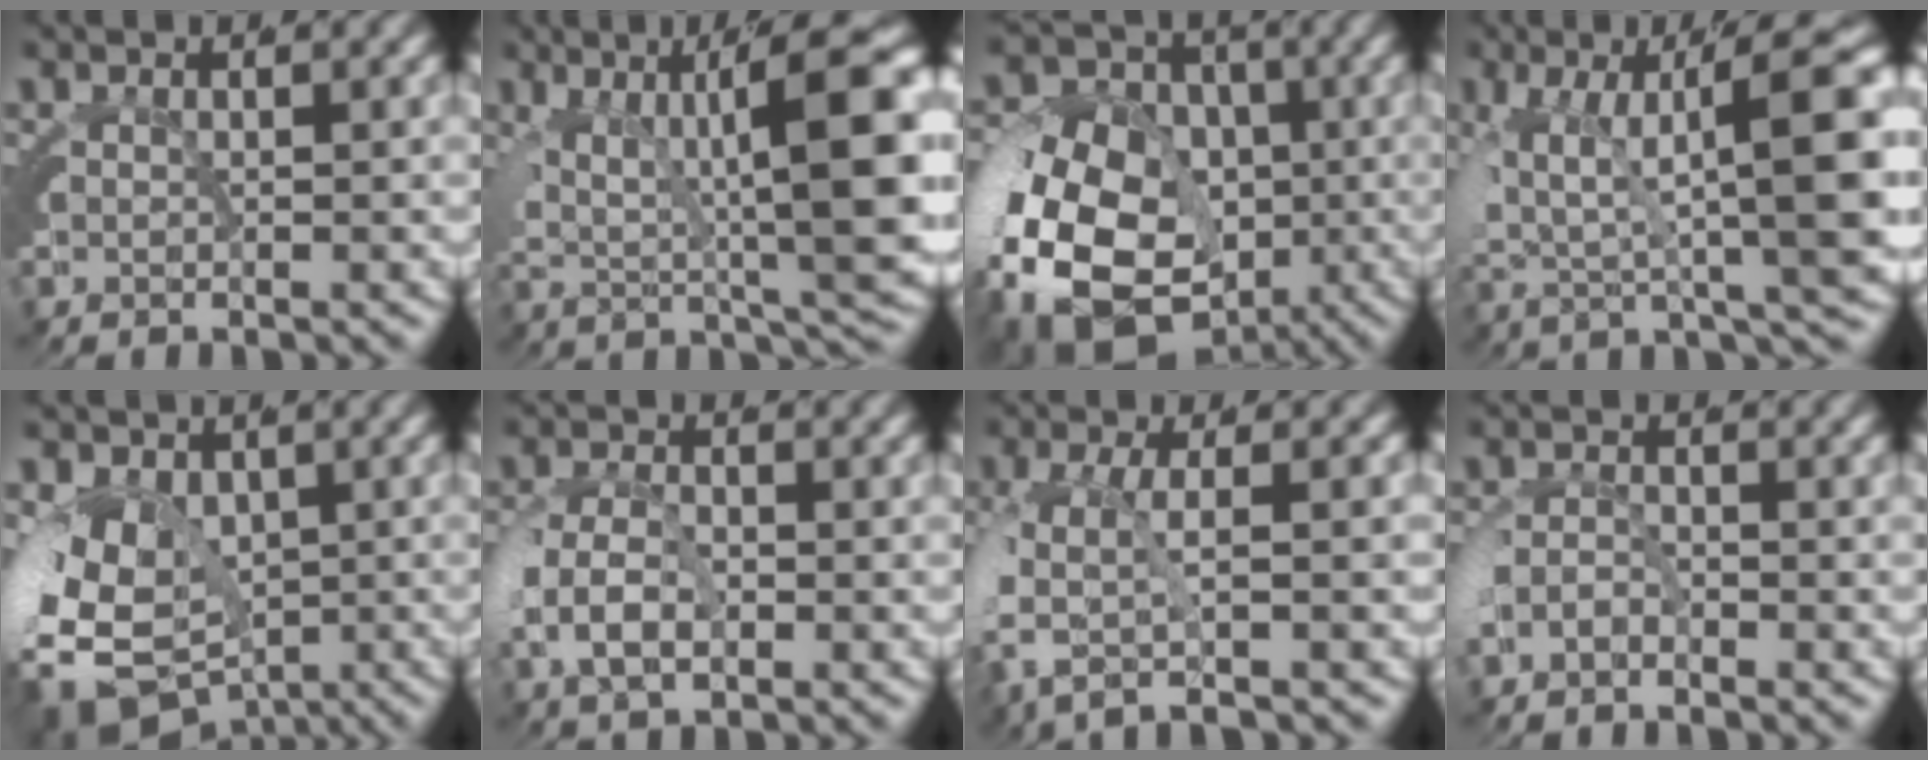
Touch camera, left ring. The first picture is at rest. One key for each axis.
{"total": 11.7, "fx": 1.4, "fy": 4.8, "fz": 10.5, "tx": -0.136, "ty": 0.000, "tz": 0.027}
{"total": 16.3, "fx": -6.2, "fy": 13.5, "fz": 6.6, "tx": -0.164, "ty": -0.072, "tz": -0.097}
{"total": 11.0, "fx": 0.0, "fy": 5.0, "fz": 9.8, "tx": -0.134, "ty": -0.002, "tz": 0.007}
{"total": 10.8, "fx": -4.2, "fy": 8.5, "fz": 5.1, "tx": -0.118, "ty": -0.058, "tz": -0.051}
{"total": 3.7, "fx": -1.4, "fy": 3.0, "fz": 1.7, "tx": -0.052, "ty": -0.008, "tz": -0.022}
{"total": 2.5, "fx": -1.3, "fy": 1.0, "fz": 1.9, "tx": -0.058, "ty": -0.010, "tz": -0.017}
{"total": 2.5, "fx": -1.8, "fy": 1.8, "fz": 0.0, "tx": -0.023, "ty": -0.009, "tz": -0.033}